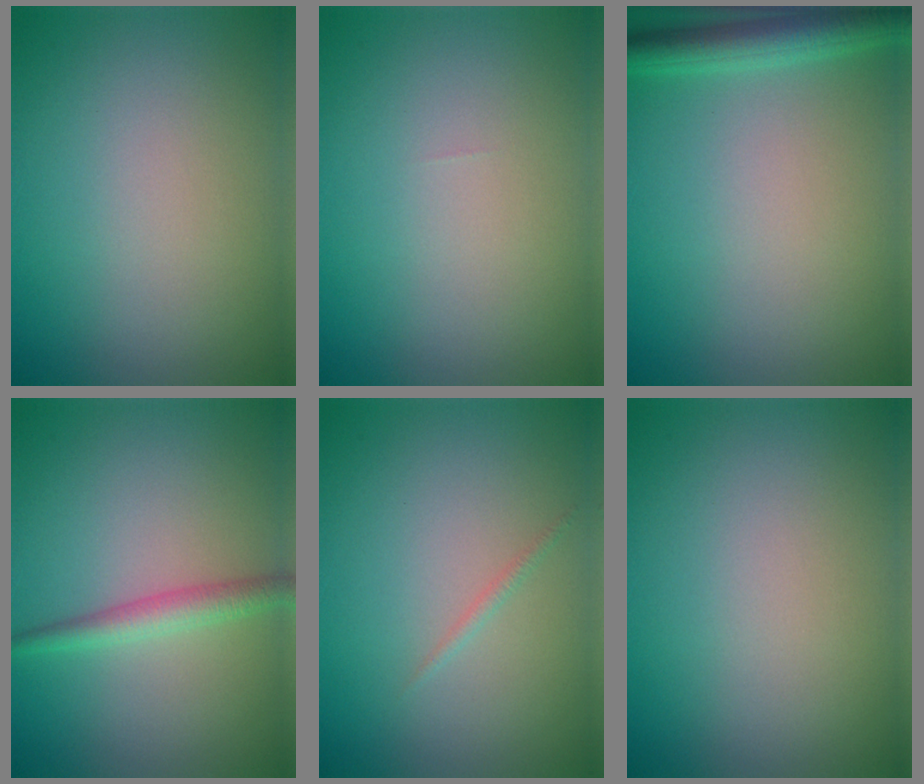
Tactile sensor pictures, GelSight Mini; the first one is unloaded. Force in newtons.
{"total": 0.0}
{"total": 3.4, "press": 3.4, "slide": 0.2}
{"total": 2.2, "press": 2.2, "slide": 0.1}
{"total": 0.6, "press": 0.6, "slide": 0.0}
{"total": 0.0}